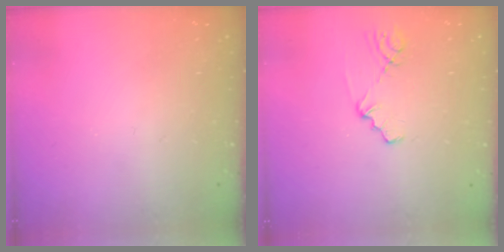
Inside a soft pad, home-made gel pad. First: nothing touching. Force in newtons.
{"total": 1.0, "press": 1.0, "slide": 0.2}